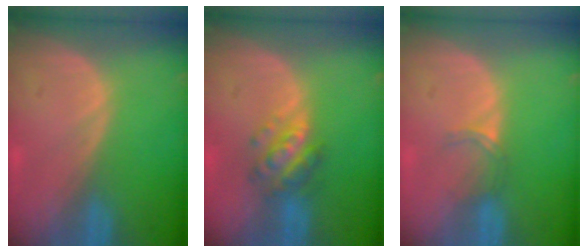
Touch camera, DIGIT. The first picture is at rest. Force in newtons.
{"total": 5.7, "press": 5.1, "slide": 2.6}
{"total": 2.2, "press": 1.7, "slide": 1.3}